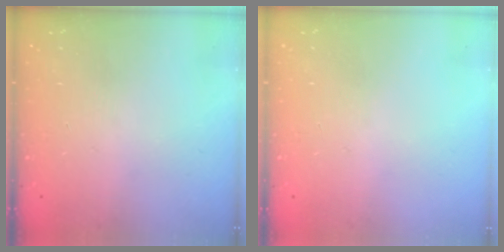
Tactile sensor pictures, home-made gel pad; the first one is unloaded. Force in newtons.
{"total": 0.0}